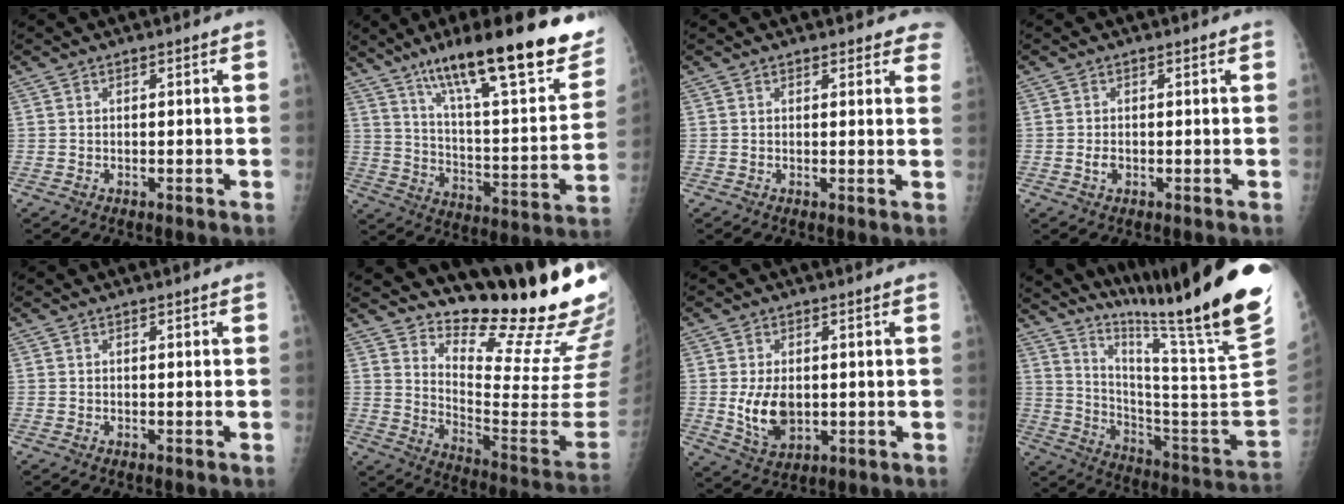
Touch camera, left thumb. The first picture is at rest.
{"total": 29.3, "force": [18.7, 6.4, 21.6], "torque": [-0.296, -0.058, 0.290]}
{"total": 4.6, "force": [4.1, 1.8, 1.0], "torque": [0.027, -0.015, 0.027]}
{"total": 1.5, "force": [-0.2, 1.0, 1.1], "torque": [-0.017, 0.000, -0.002]}
{"total": 0.0}
{"total": 23.3, "force": [19.3, 4.3, 12.3], "torque": [-0.146, -0.179, 0.269]}
{"total": 7.7, "force": [-0.1, 5.0, 5.9], "torque": [-0.093, -0.013, 0.012]}
{"total": 30.1, "force": [22.9, -0.6, 19.4], "torque": [-0.294, -0.170, 0.342]}